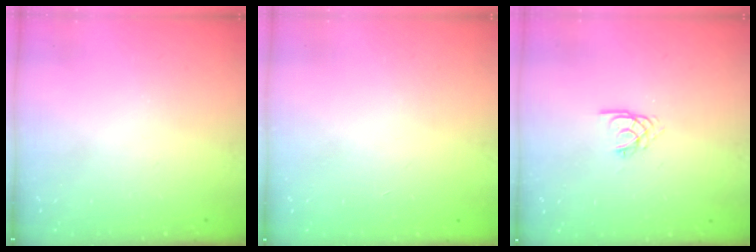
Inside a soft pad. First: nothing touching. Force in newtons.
{"total": 0.9, "press": 0.8, "slide": 0.2}
{"total": 2.8, "press": 2.7, "slide": 0.3}